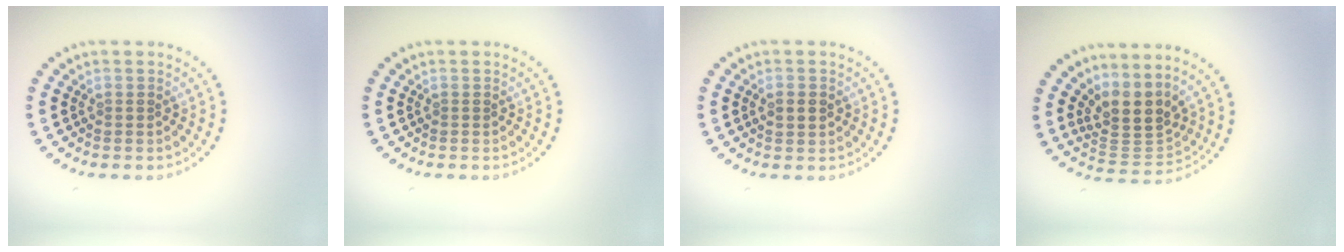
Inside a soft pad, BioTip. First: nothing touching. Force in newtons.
{"total": 0.0}
{"total": 1.8, "press": 1.8, "slide": 0.1}
{"total": 4.1, "press": 3.2, "slide": 2.6}